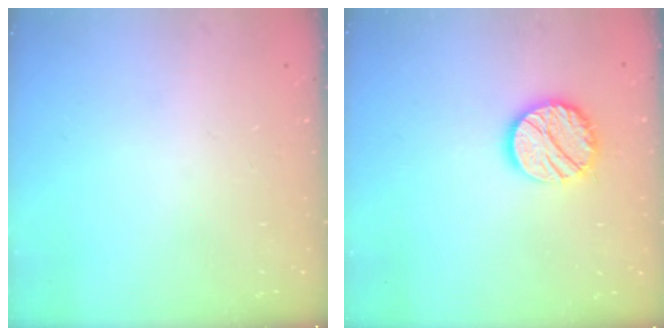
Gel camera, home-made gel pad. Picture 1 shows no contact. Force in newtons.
{"total": 13.5, "press": 13.5, "slide": 0.6}